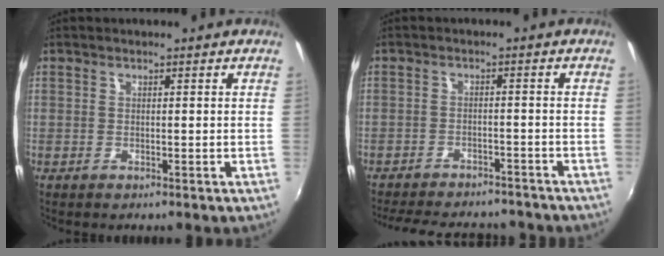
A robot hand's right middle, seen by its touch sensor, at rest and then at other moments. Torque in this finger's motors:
{"motor_torque": [1.05, -1.09, 0.13, 0.08]}